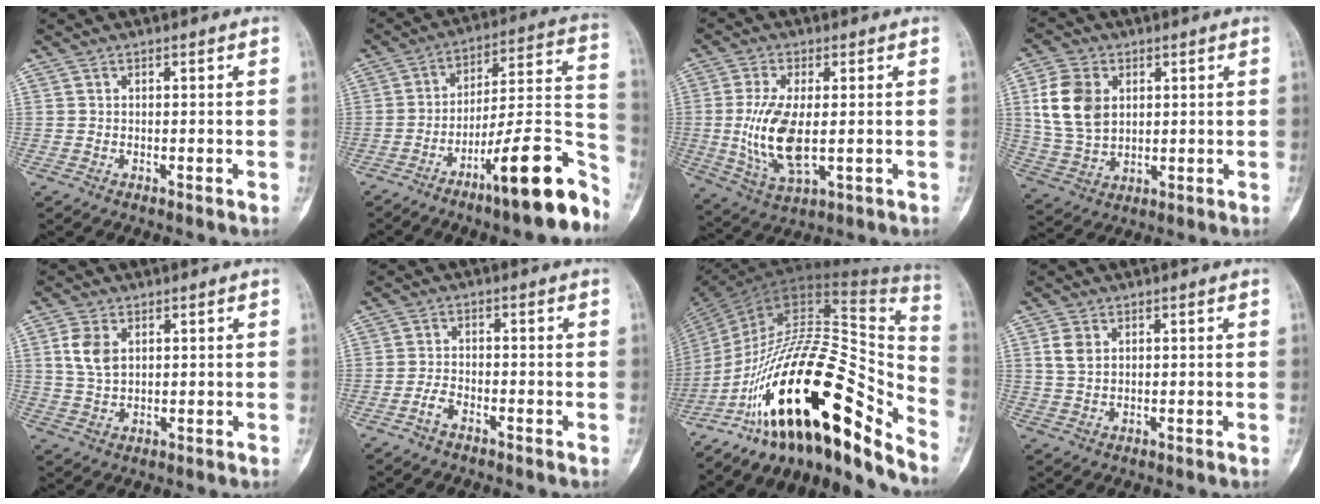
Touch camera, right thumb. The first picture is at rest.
{"total": 20.3, "force": [-11.3, 4.3, 16.3], "torque": [-0.207, 0.084, -0.172]}
{"total": 11.8, "force": [-0.5, 5.1, 10.6], "torque": [-0.223, -0.014, 0.001]}
{"total": 11.3, "force": [2.7, 8.1, 7.5], "torque": [-0.138, -0.005, 0.059]}
{"total": 5.7, "force": [1.8, 3.6, 4.1], "torque": [-0.079, -0.001, 0.040]}
{"total": 2.7, "force": [-1.9, 1.2, 1.6], "torque": [-0.036, 0.015, -0.037]}
{"total": 29.6, "force": [-18.1, 9.4, 21.5], "torque": [-0.287, 0.118, -0.294]}
{"total": 3.6, "force": [1.1, 2.5, 2.4], "torque": [-0.047, 0.002, 0.026]}